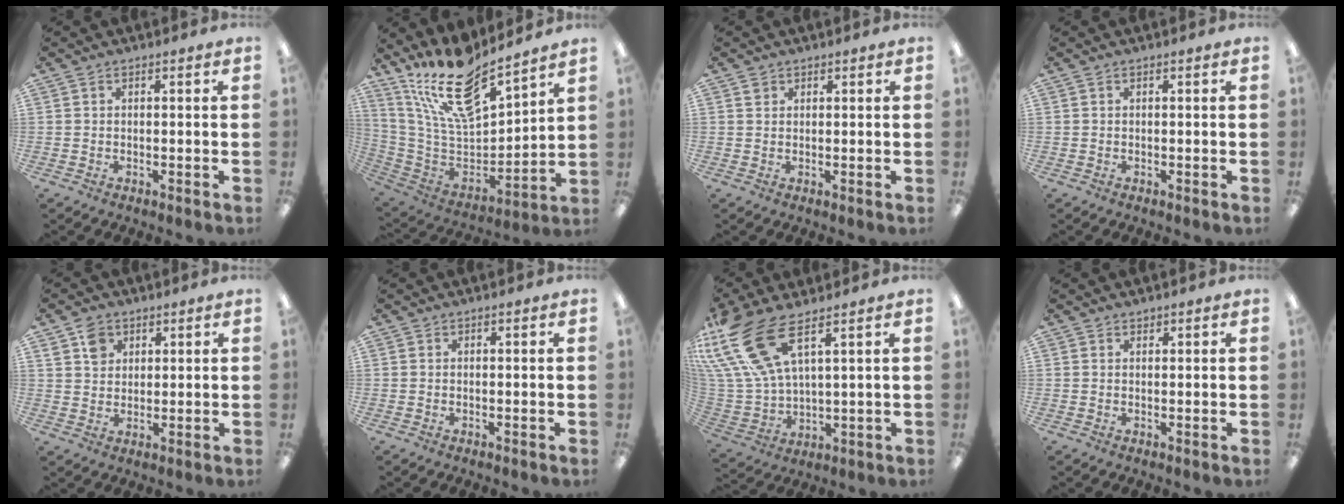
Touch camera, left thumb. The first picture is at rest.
{"total": 19.7, "force": [15.1, 6.6, 10.8], "torque": [-0.201, -0.107, 0.265]}
{"total": 1.3, "force": [0.9, 0.9, 0.1], "torque": [0.005, -0.004, 0.017]}
{"total": 0.0}
{"total": 5.3, "force": [3.1, 4.0, 1.6], "torque": [-0.029, 0.001, 0.056]}
{"total": 0.0}
{"total": 18.6, "force": [11.0, 7.3, 13.1], "torque": [-0.301, -0.060, 0.198]}
{"total": 0.7, "force": [0.7, 0.2, 0.0], "torque": [-0.001, 0.000, 0.012]}